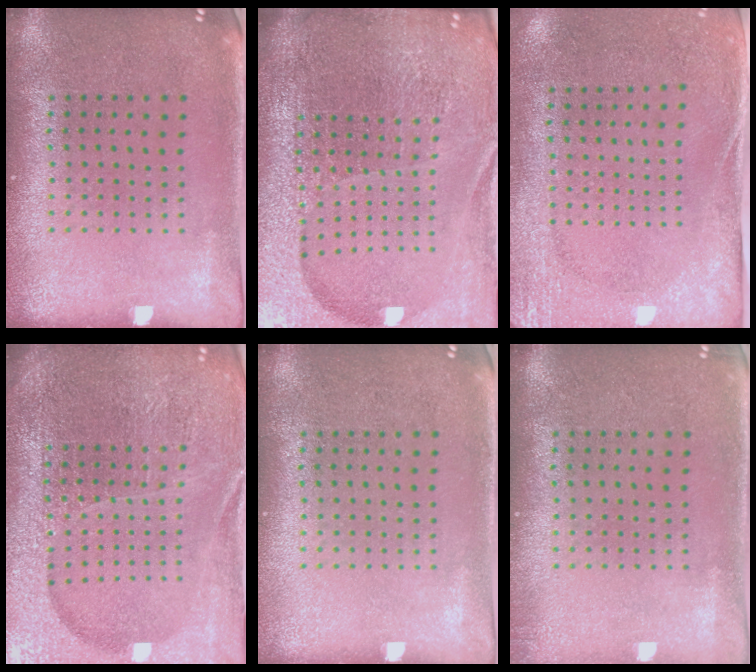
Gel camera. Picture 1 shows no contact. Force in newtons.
{"total": 6.9, "press": 6.0, "slide": 3.5}
{"total": 2.8, "press": 2.2, "slide": 1.7}
{"total": 5.7, "press": 5.1, "slide": 2.6}
{"total": 0.0}
{"total": 0.9, "press": 0.8, "slide": 0.3}